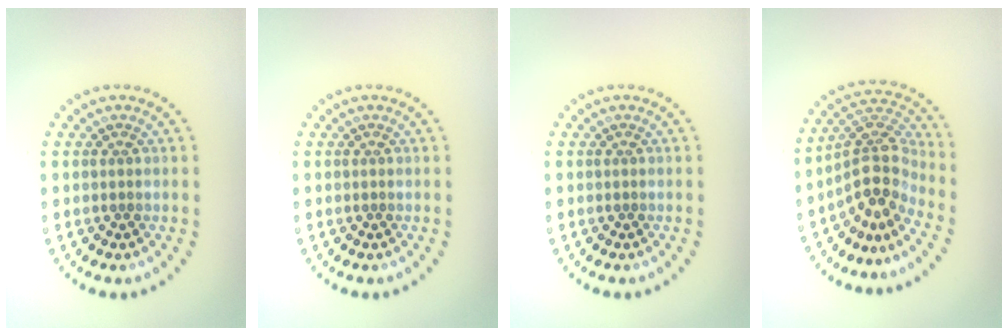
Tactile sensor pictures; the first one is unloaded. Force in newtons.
{"total": 0.0}
{"total": 0.0}
{"total": 4.3, "press": 3.1, "slide": 3.0}